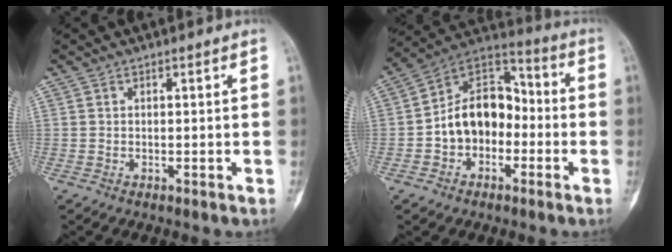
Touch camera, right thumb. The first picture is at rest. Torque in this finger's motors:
{"motor_torque": [0.18, 0.18, 1.05, -0.81, 0.16]}